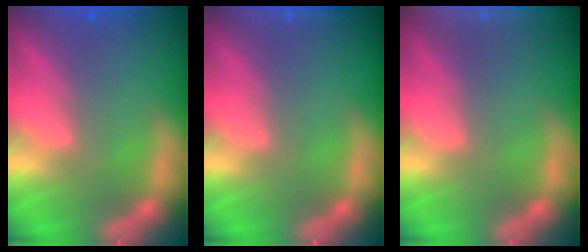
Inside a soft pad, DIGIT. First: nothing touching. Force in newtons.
{"total": 1.4}
{"total": 6.5}